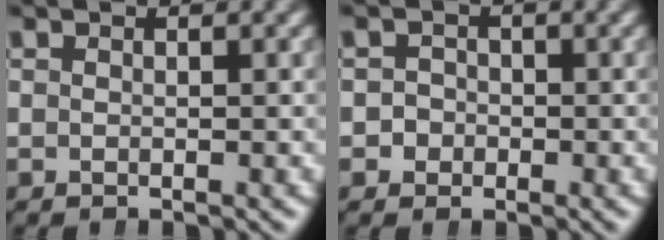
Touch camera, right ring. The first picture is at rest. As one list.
[{"total": 2.1, "force": [-0.9, 1.9, 0.1], "torque": [-0.003, -0.013, -0.016]}]